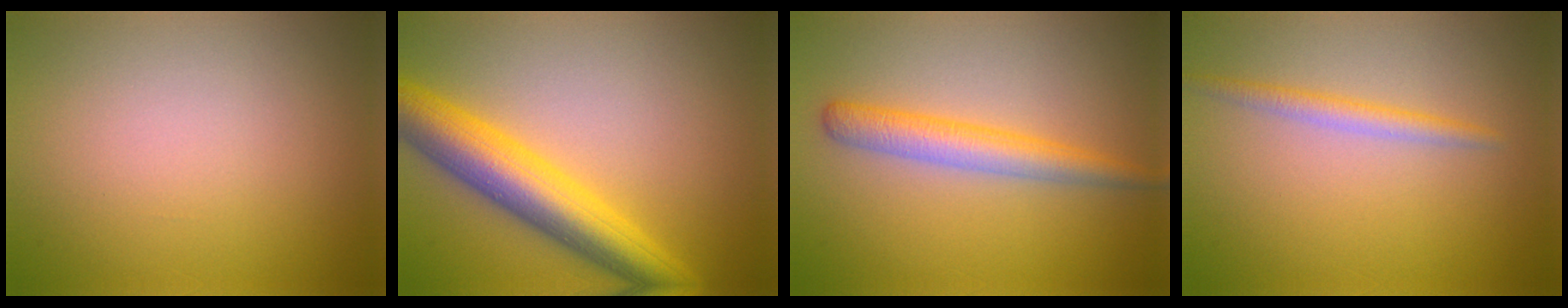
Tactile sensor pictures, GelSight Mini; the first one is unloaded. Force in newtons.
{"total": 7.2, "press": 7.2, "slide": 0.2}
{"total": 3.4, "press": 3.4, "slide": 0.1}
{"total": 1.8, "press": 1.7, "slide": 0.1}